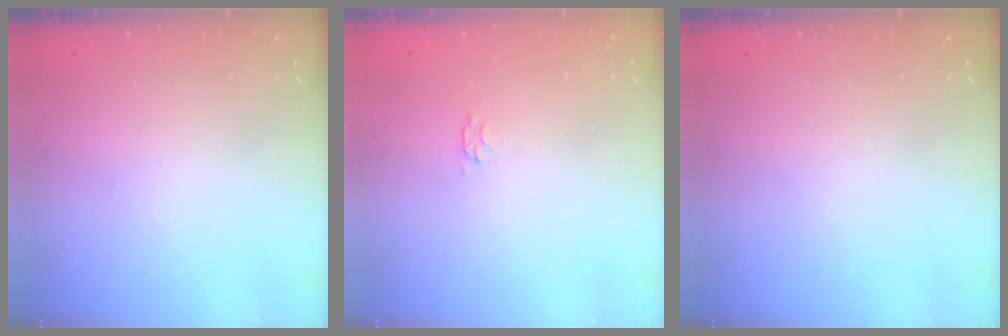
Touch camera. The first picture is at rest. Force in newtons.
{"total": 2.8, "press": 2.7, "slide": 0.5}
{"total": 0.0}